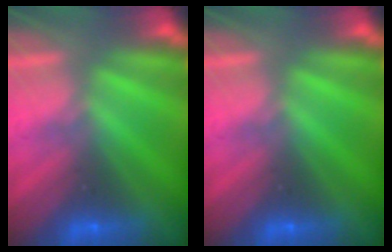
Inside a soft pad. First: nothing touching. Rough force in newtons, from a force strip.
{"total": 0.0}